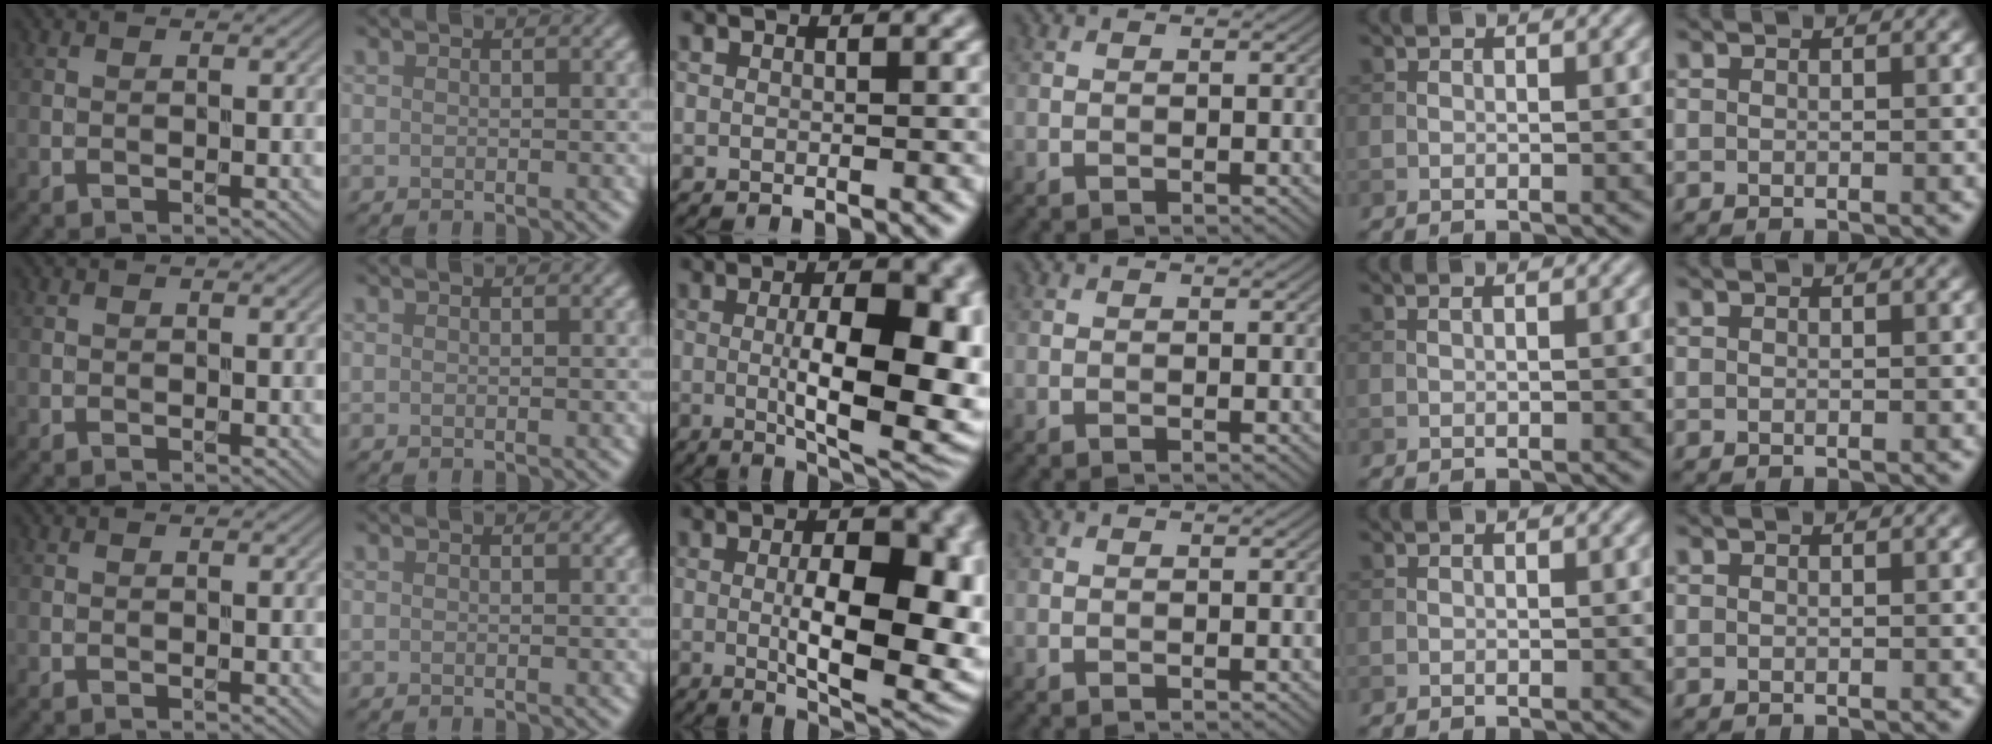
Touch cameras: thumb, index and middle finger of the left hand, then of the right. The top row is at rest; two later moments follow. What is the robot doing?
{"motion": "unscrew", "object": "dispenser bottle"}